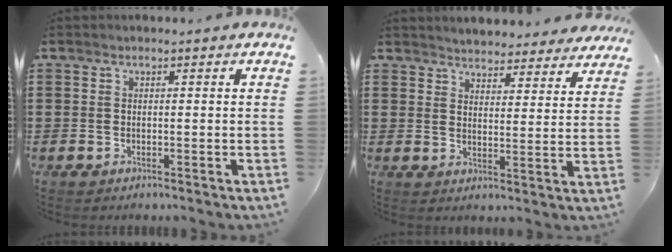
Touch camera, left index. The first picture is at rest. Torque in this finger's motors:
{"motor_torque": [1.28, 0.86, 0.63, 0.11]}